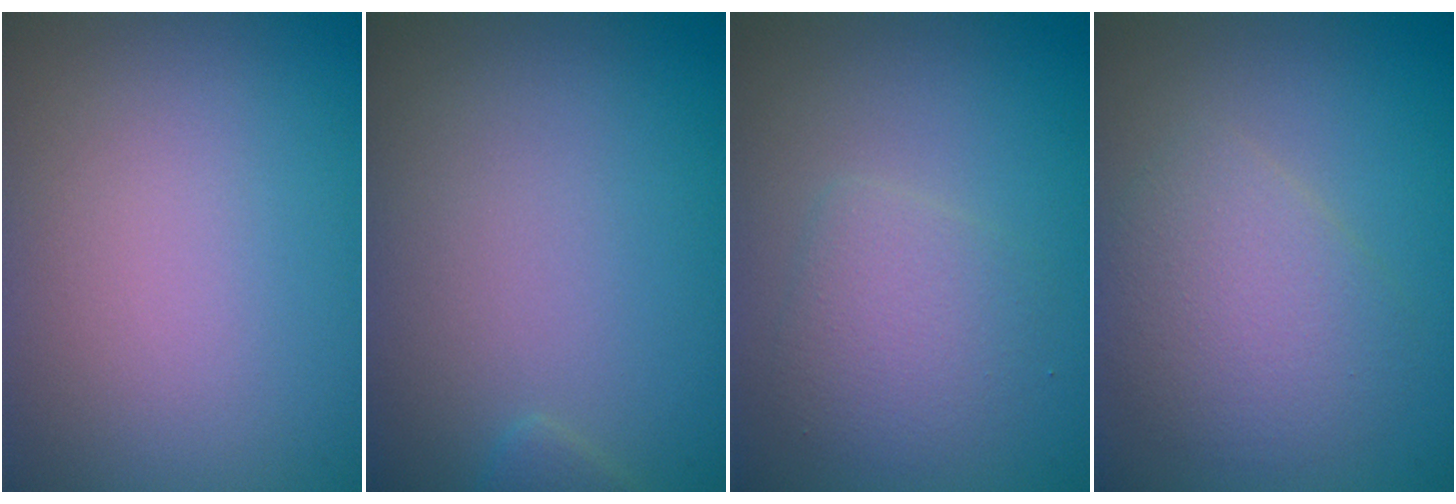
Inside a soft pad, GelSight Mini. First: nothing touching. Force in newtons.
{"total": 0.7, "press": 0.7, "slide": 0.0}
{"total": 2.7, "press": 2.7, "slide": 0.1}
{"total": 3.7, "press": 3.7, "slide": 0.2}